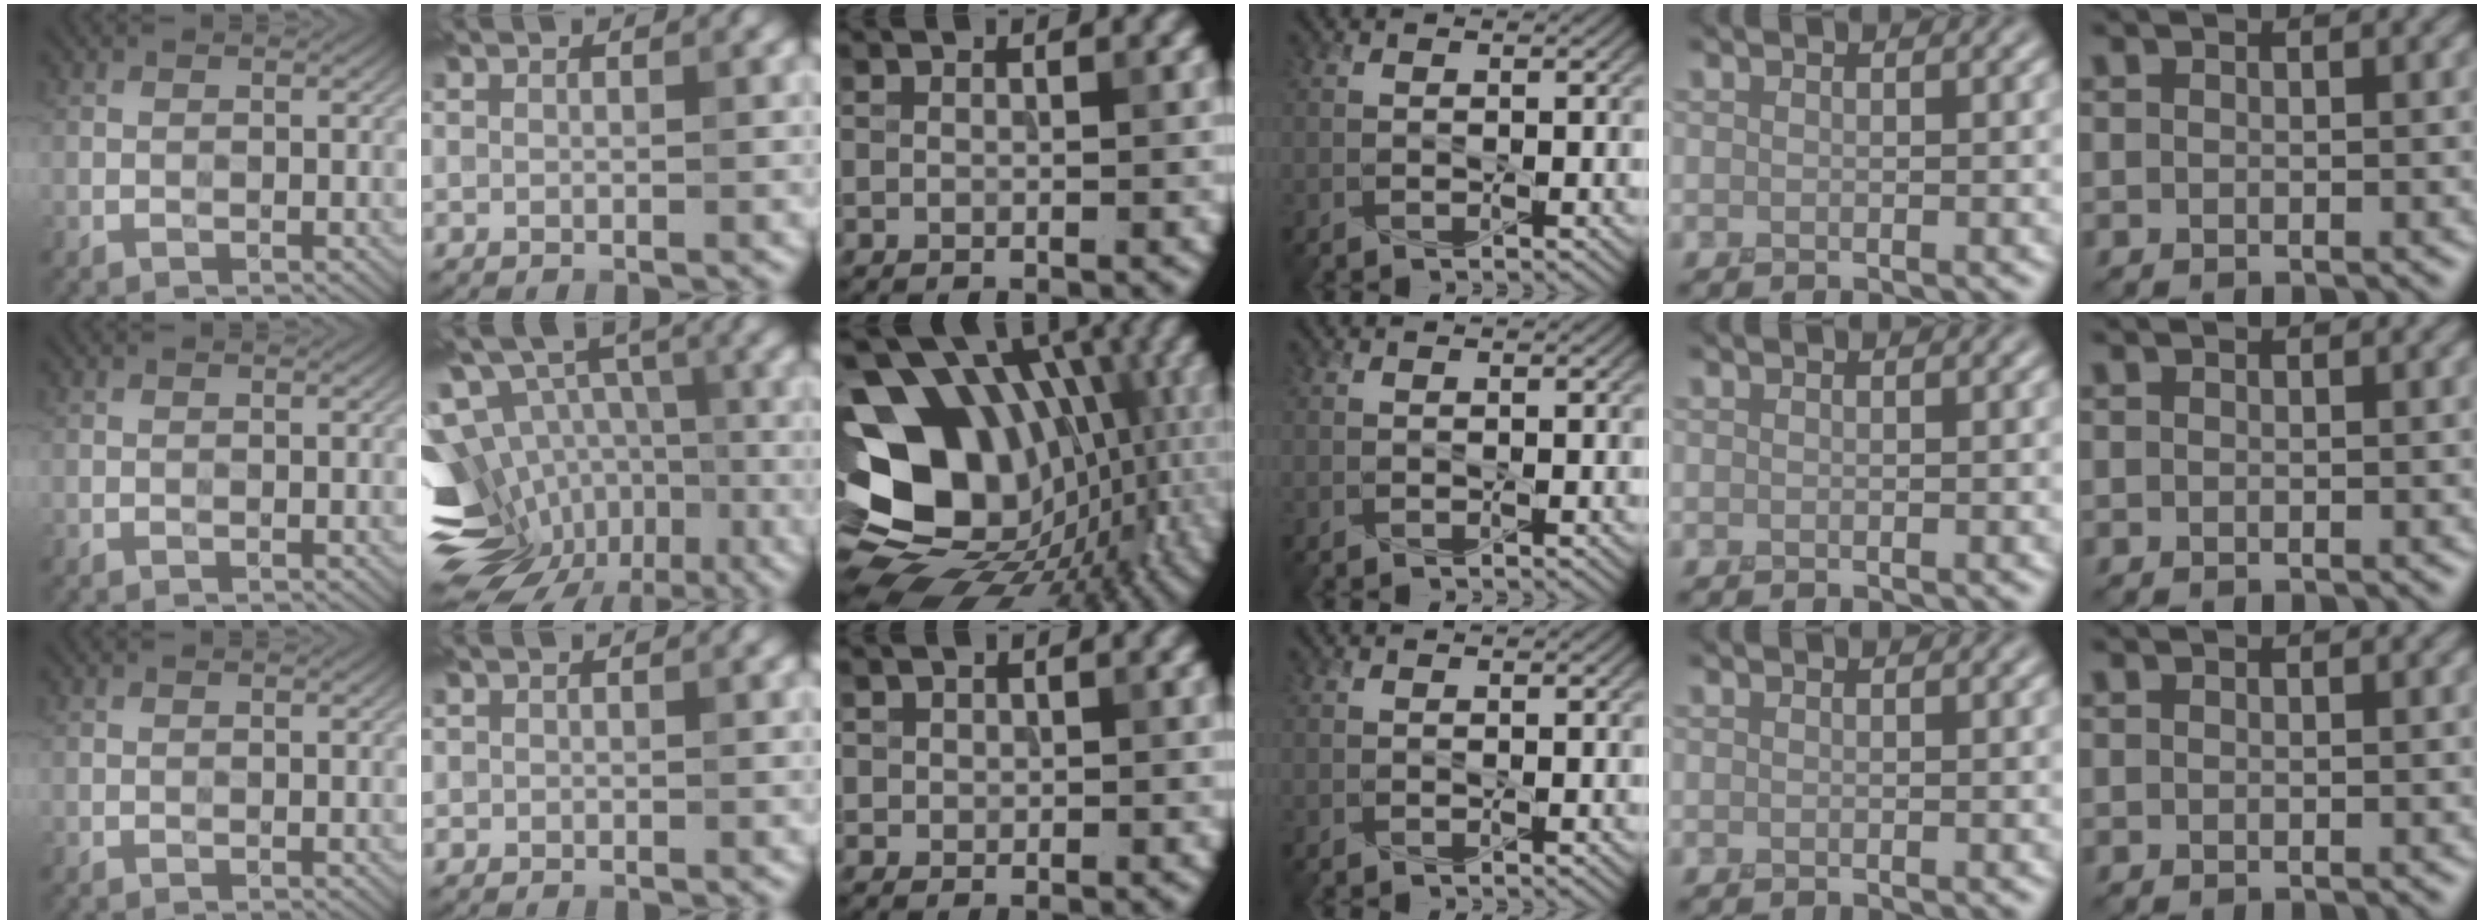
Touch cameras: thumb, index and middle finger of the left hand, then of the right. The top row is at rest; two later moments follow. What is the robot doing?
{"motion": "press", "object": "stapler"}